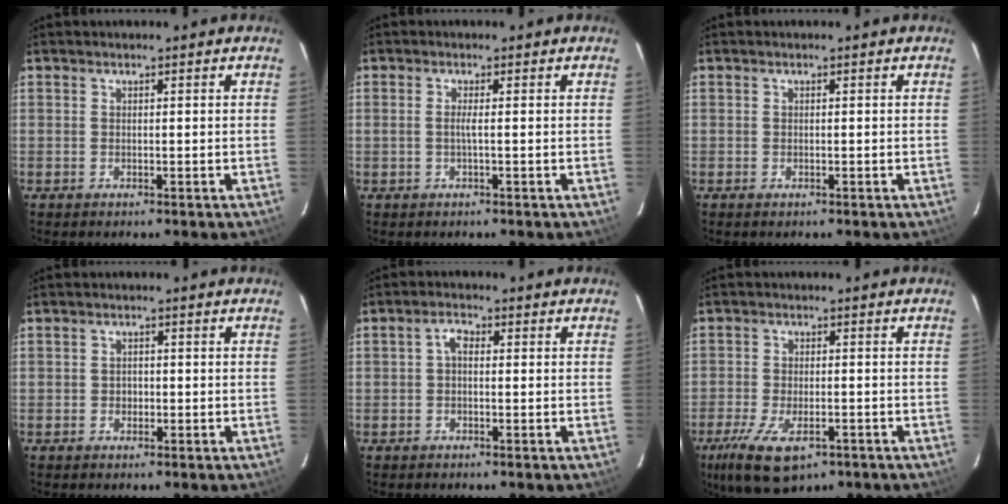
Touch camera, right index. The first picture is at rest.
{"total": 1.3, "force": [-0.2, -0.3, 1.2], "torque": [-0.023, 0.002, -0.004]}
{"total": 0.6, "force": [-0.4, 0.3, 0.3], "torque": [-0.006, -0.002, -0.007]}
{"total": 1.7, "force": [-0.6, 1.5, 0.6], "torque": [-0.009, 0.003, -0.008]}
{"total": 2.1, "force": [-0.3, 1.3, 1.6], "torque": [-0.032, 0.011, -0.004]}
{"total": 11.9, "force": [-6.8, 5.1, 8.4], "torque": [-0.185, -0.035, -0.111]}